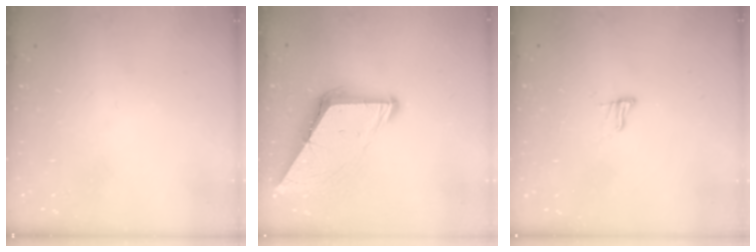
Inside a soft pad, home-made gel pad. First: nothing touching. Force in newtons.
{"total": 8.6, "press": 8.6, "slide": 0.9}
{"total": 7.4, "press": 7.4, "slide": 0.8}